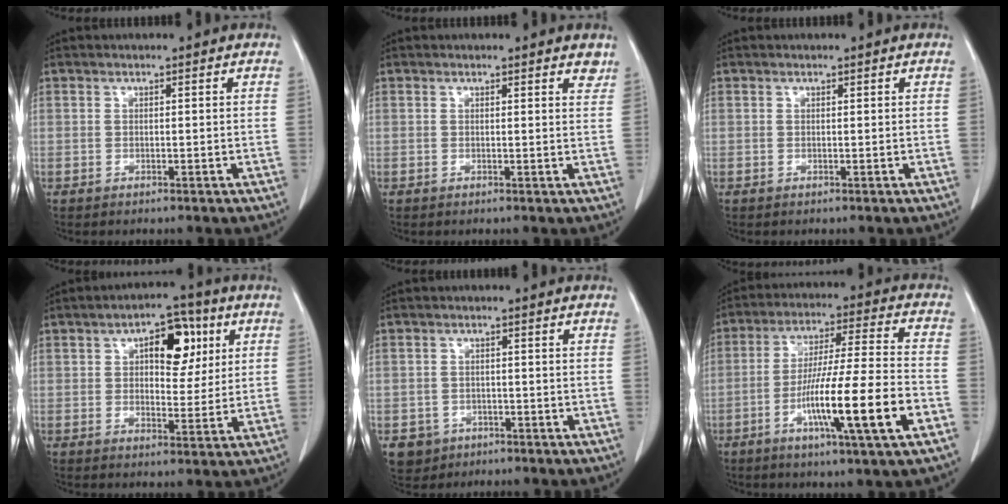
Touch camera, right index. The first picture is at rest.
{"total": 2.4, "force": [2.2, 0.6, 0.7], "torque": [-0.006, -0.009, 0.012]}
{"total": 0.0}
{"total": 8.8, "force": [3.1, 4.3, 7.0], "torque": [-0.096, 0.022, 0.045]}
{"total": 4.0, "force": [-1.8, 3.5, 0.4], "torque": [-0.005, 0.010, -0.023]}
{"total": 16.1, "force": [-5.9, -0.1, 15.0], "torque": [-0.265, -0.012, -0.100]}